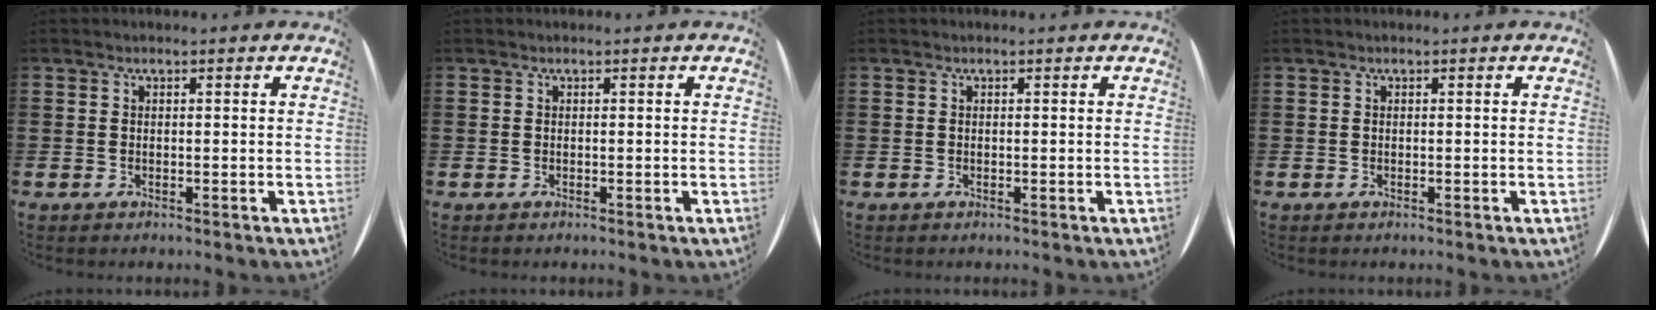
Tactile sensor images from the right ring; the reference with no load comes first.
{"total": 0.0}
{"total": 0.0}
{"total": 0.0}